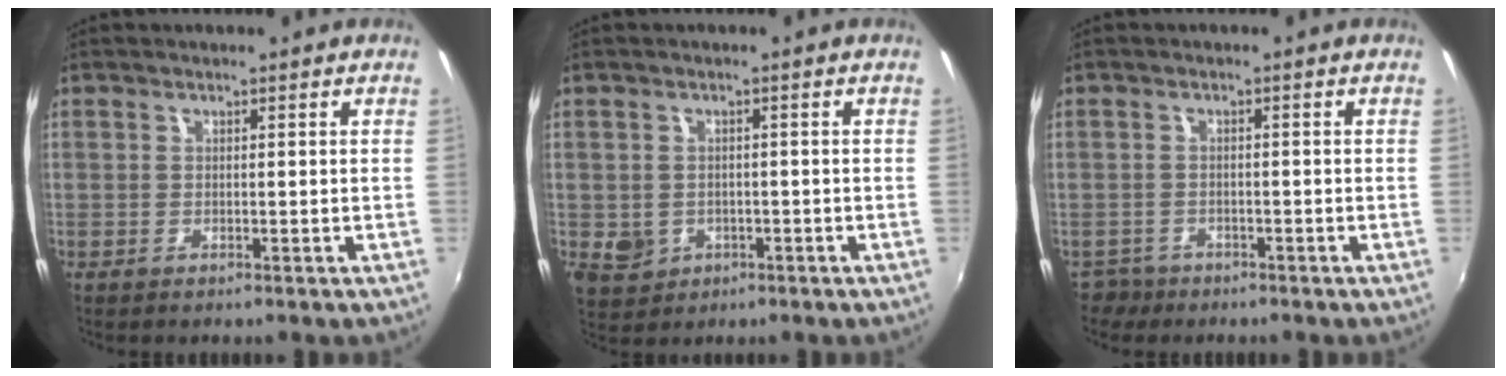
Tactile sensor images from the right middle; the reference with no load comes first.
{"total": 4.6, "force": [-1.2, 4.1, 1.7], "torque": [-0.038, -0.002, -0.008]}
{"total": 3.0, "force": [-2.2, 2.0, 0.1], "torque": [-0.012, -0.002, -0.039]}